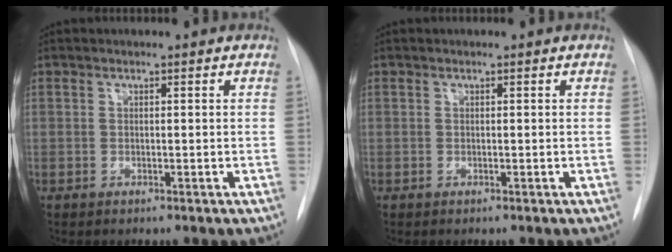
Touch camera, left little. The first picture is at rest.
{"total": 0.0}